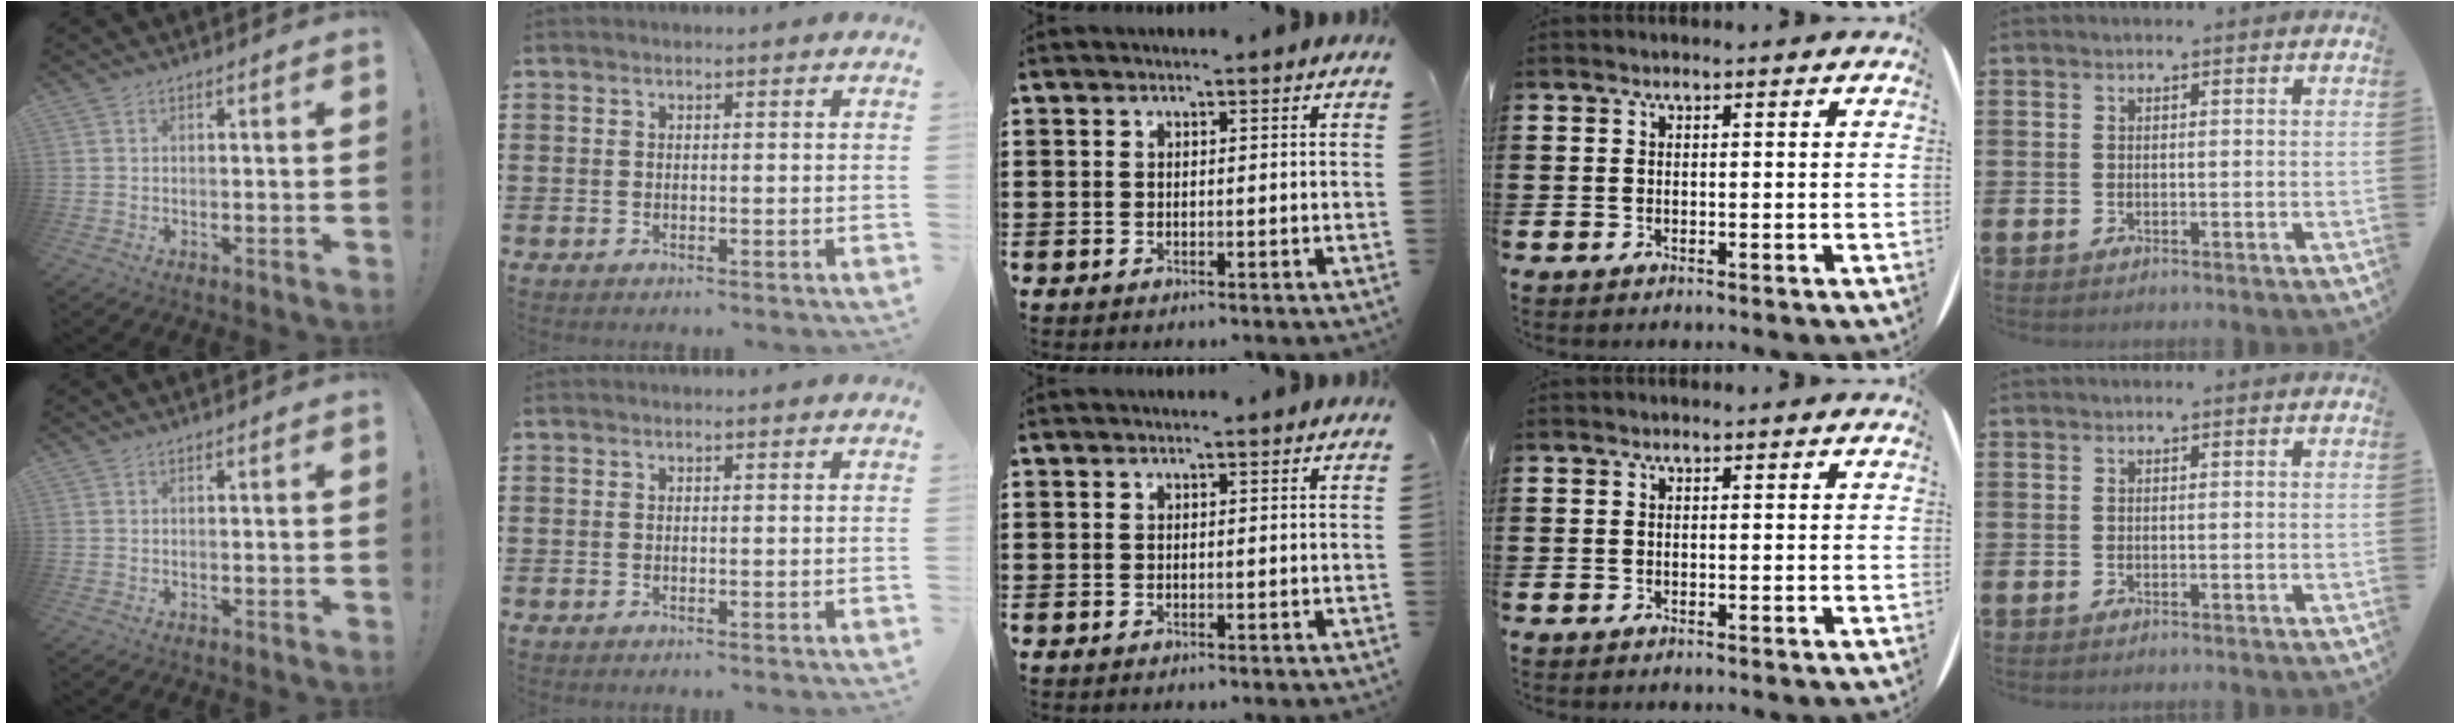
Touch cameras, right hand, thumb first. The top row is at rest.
{}